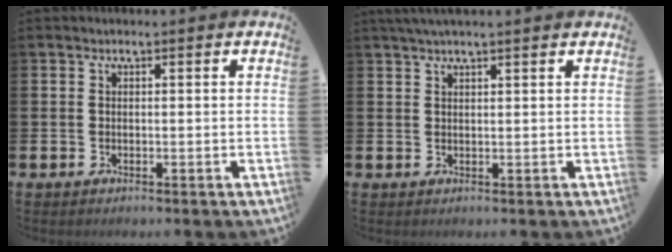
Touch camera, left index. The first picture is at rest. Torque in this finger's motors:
{"motor_torque": [0.94, -1.20, 0.55, 0.17]}